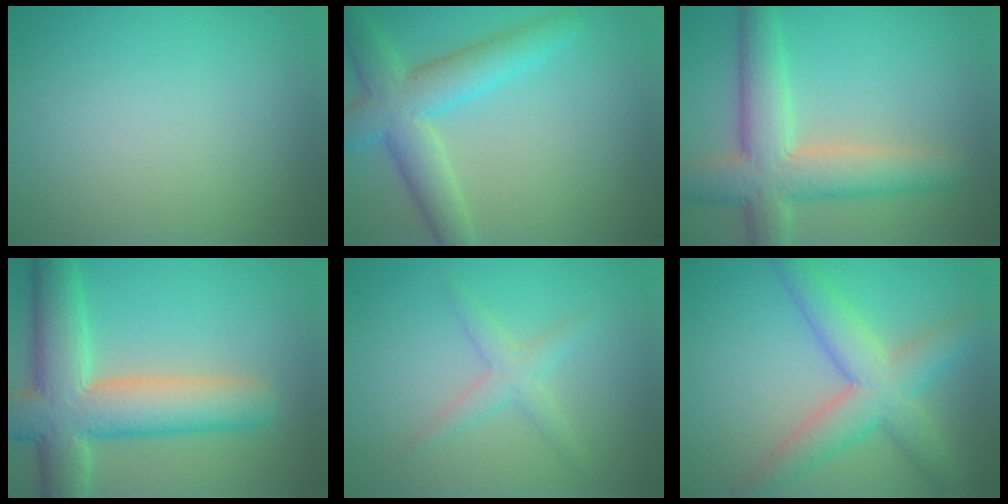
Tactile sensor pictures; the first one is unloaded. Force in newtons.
{"total": 5.5, "press": 5.5, "slide": 0.2}
{"total": 6.9, "press": 6.9, "slide": 0.6}
{"total": 9.0, "press": 9.0, "slide": 0.8}
{"total": 2.0, "press": 2.0, "slide": 0.1}
{"total": 5.9, "press": 5.9, "slide": 0.2}